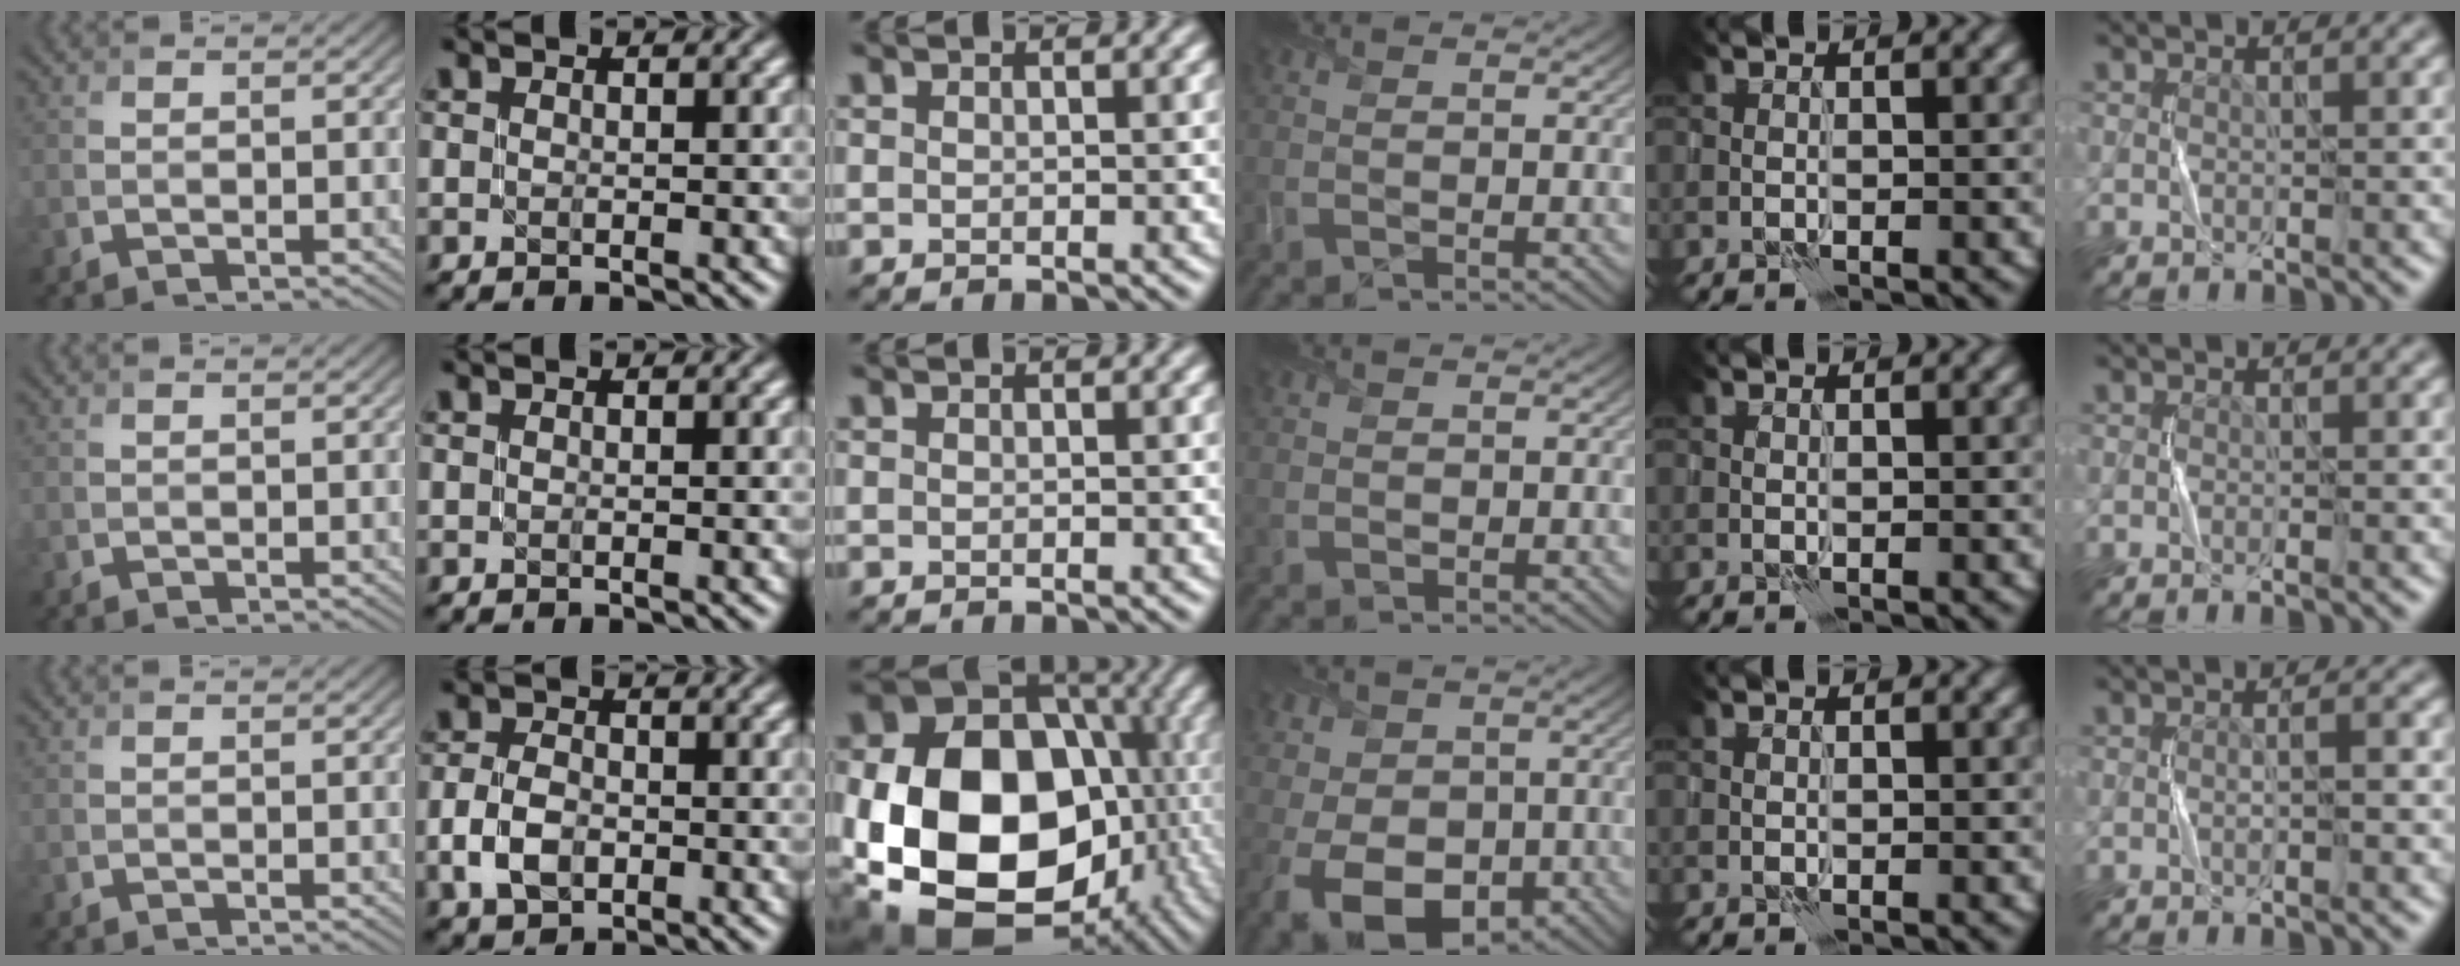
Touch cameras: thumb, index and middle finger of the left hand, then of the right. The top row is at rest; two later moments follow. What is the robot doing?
{"motion": "fold", "object": "shorts"}